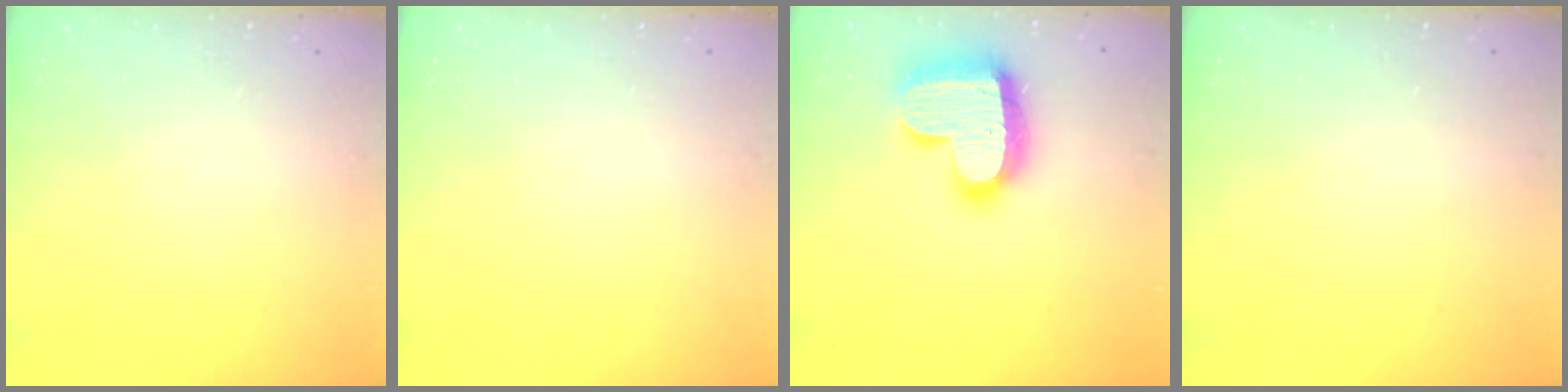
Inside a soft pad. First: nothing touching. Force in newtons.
{"total": 0.0}
{"total": 20.5, "press": 20.4, "slide": 1.5}
{"total": 0.0}